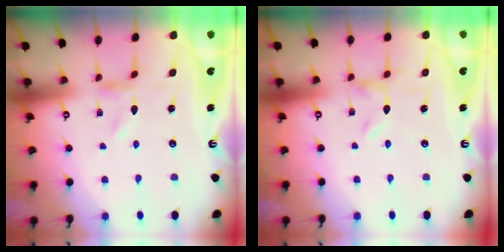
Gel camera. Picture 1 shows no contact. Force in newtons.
{"total": 0.0}